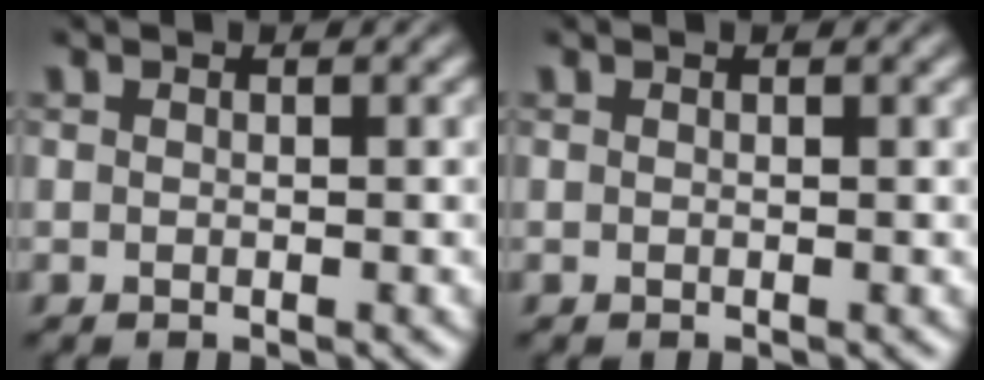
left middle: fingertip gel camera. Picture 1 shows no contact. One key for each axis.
{"total": 0.0}